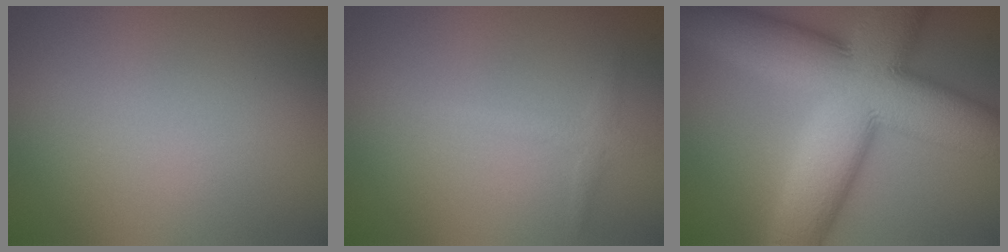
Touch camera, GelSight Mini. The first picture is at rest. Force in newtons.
{"total": 1.3, "press": 1.3, "slide": 0.0}
{"total": 16.3, "press": 16.3, "slide": 0.1}